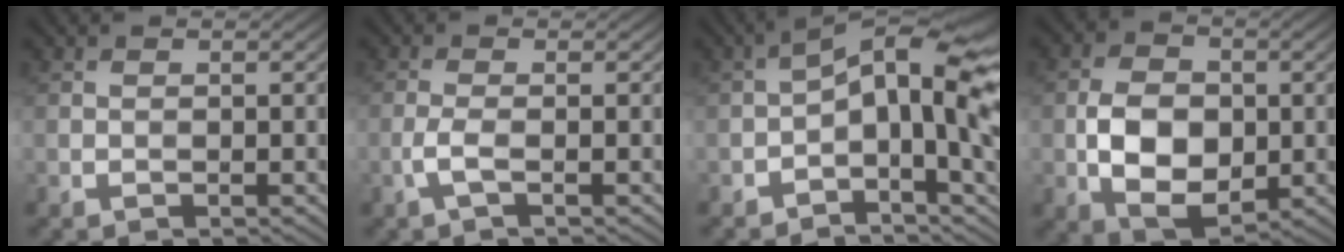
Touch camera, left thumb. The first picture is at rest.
{"total": 2.1, "force": [-0.9, 0.5, 1.9], "torque": [-0.046, 0.005, -0.025]}
{"total": 11.6, "force": [-0.3, 4.4, 10.7], "torque": [-0.166, 0.014, -0.021]}
{"total": 8.5, "force": [-1.1, 5.7, 6.1], "torque": [-0.123, -0.005, -0.024]}